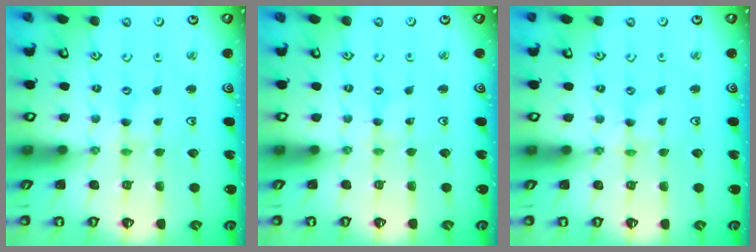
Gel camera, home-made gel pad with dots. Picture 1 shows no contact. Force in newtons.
{"total": 0.0}
{"total": 0.0}